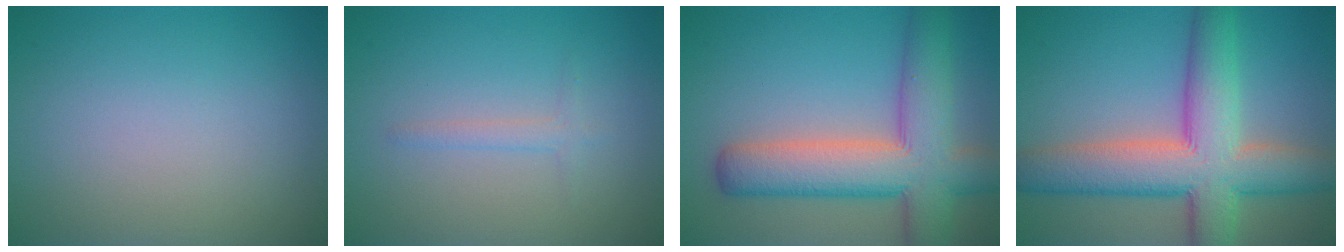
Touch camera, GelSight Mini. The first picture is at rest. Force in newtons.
{"total": 1.1, "press": 1.1, "slide": 0.1}
{"total": 9.4, "press": 9.4, "slide": 0.4}
{"total": 10.0, "press": 10.0, "slide": 0.5}